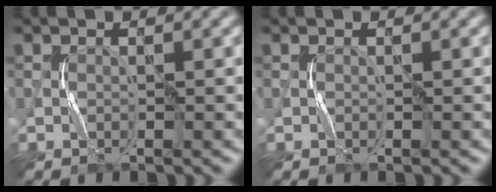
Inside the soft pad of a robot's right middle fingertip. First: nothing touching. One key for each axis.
{"total": 0.0}